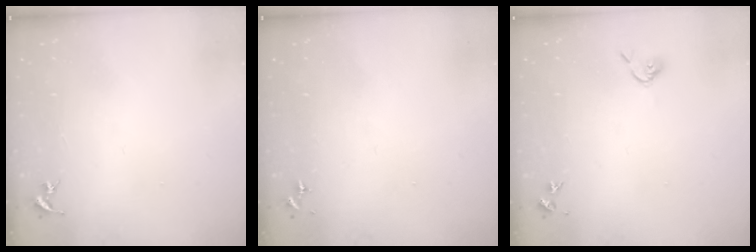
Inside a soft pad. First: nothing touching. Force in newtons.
{"total": 0.0}
{"total": 3.7, "press": 3.6, "slide": 0.7}